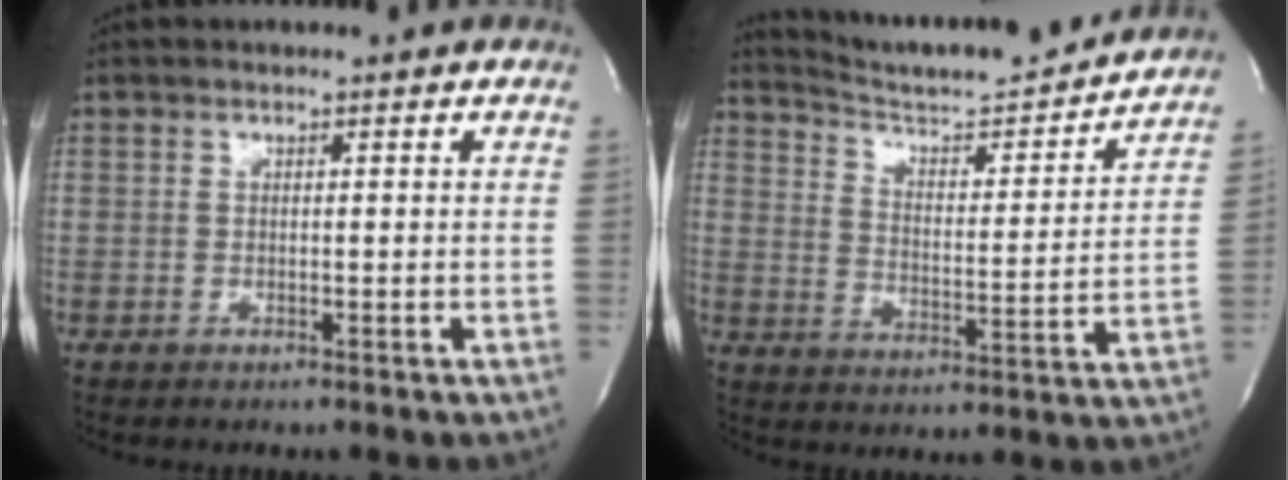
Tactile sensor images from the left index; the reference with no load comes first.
{"total": 17.5, "force": [16.6, 0.9, 5.5], "torque": [-0.093, -0.028, 0.243]}